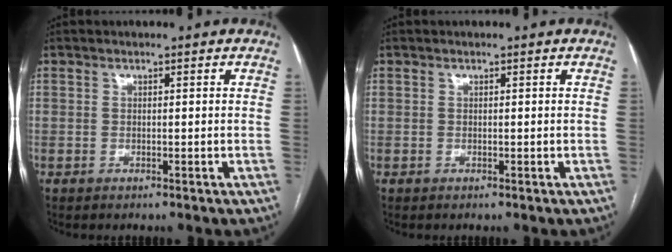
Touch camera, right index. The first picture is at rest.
{"total": 0.0}